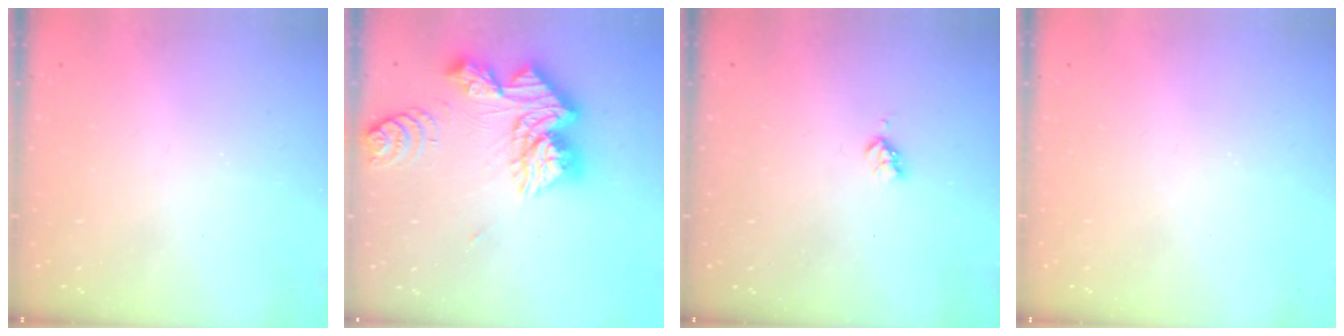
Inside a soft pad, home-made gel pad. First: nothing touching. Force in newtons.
{"total": 19.9, "press": 19.8, "slide": 1.7}
{"total": 2.9, "press": 2.9, "slide": 0.5}
{"total": 0.0}